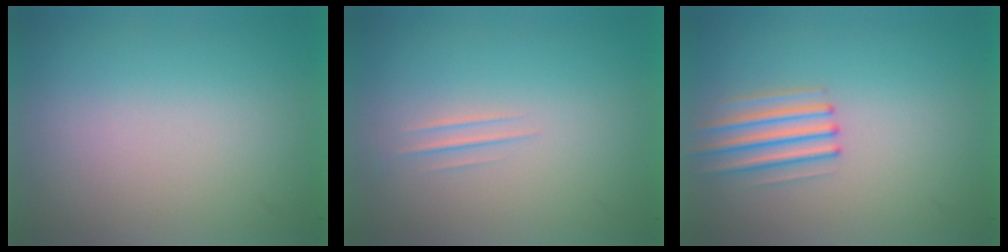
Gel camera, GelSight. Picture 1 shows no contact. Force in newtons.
{"total": 1.1}
{"total": 2.1}